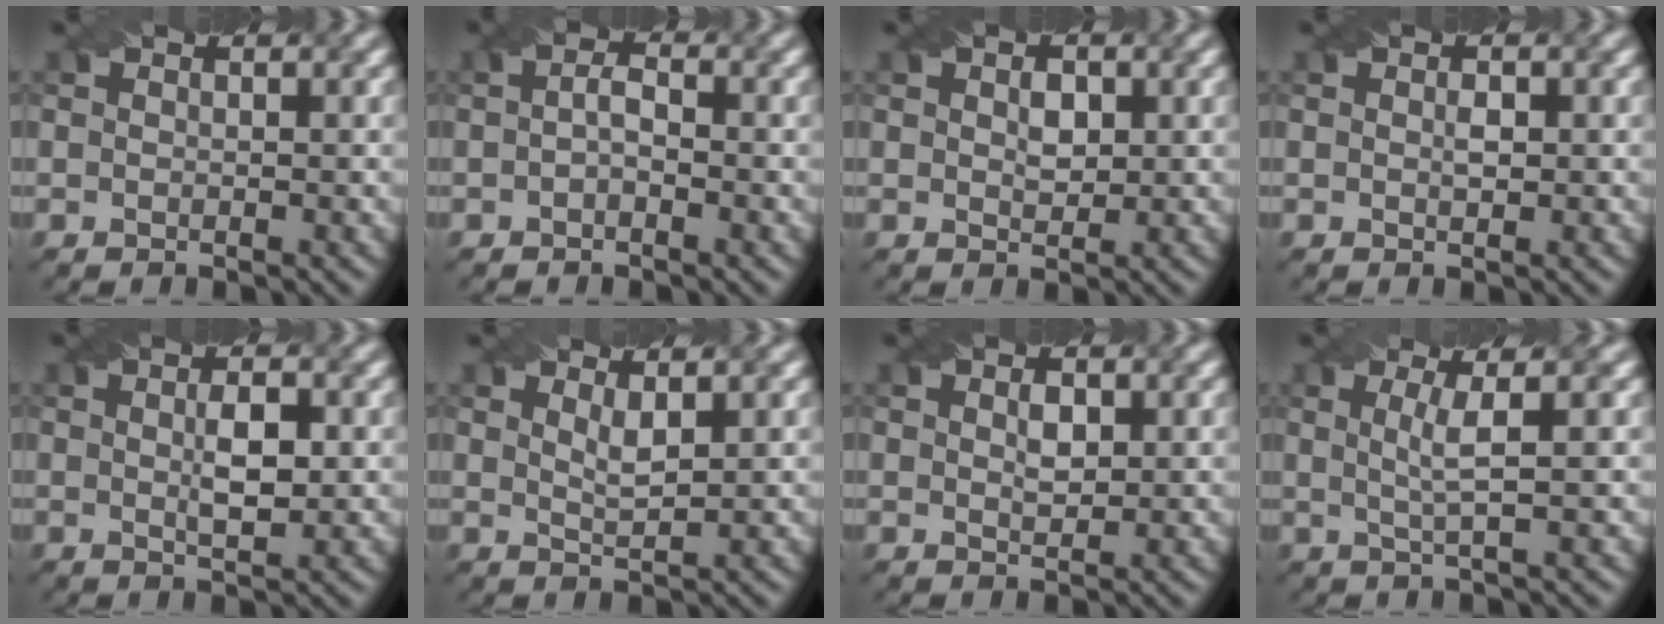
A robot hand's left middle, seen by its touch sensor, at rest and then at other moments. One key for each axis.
{"total": 1.6, "fx": -0.3, "fy": 0.7, "fz": 1.4, "tx": -0.029, "ty": 0.004, "tz": -0.007}
{"total": 1.8, "fx": 0.5, "fy": 1.2, "fz": 1.3, "tx": -0.023, "ty": 0.000, "tz": 0.010}
{"total": 1.0, "fx": 0.1, "fy": 0.5, "fz": 0.8, "tx": -0.015, "ty": 0.001, "tz": 0.002}
{"total": 2.9, "fx": 0.3, "fy": 0.9, "fz": 2.7, "tx": -0.053, "ty": 0.000, "tz": 0.007}
{"total": 1.5, "fx": 0.9, "fy": 0.3, "fz": 1.2, "tx": -0.024, "ty": -0.003, "tz": 0.018}
{"total": 1.7, "fx": 0.6, "fy": 0.8, "fz": 1.3, "tx": -0.025, "ty": 0.001, "tz": 0.012}
{"total": 2.7, "fx": 0.6, "fy": 0.4, "fz": 2.6, "tx": -0.049, "ty": 0.001, "tz": 0.011}